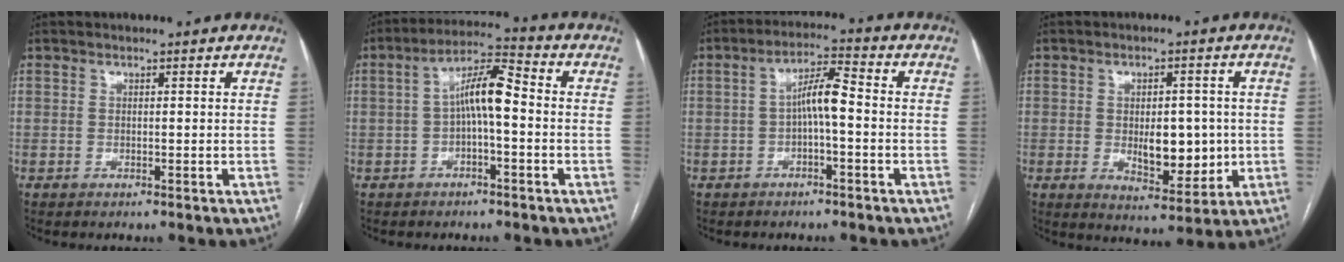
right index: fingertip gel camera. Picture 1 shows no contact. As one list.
[{"total": 7.4, "force": [-0.4, 1.7, 7.2], "torque": [-0.130, 0.030, -0.010]}, {"total": 5.4, "force": [-0.7, 1.0, 5.3], "torque": [-0.093, 0.021, -0.013]}, {"total": 8.2, "force": [-0.7, 3.9, 7.2], "torque": [-0.101, -0.004, 0.000]}]